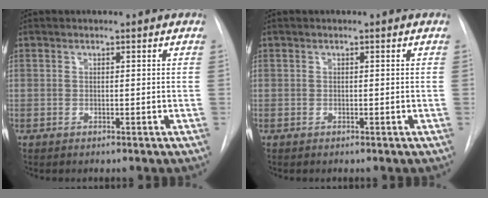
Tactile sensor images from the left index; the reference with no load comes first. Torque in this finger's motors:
{"motor_torque": [-0.06, 0.06, 0.00, 0.00]}